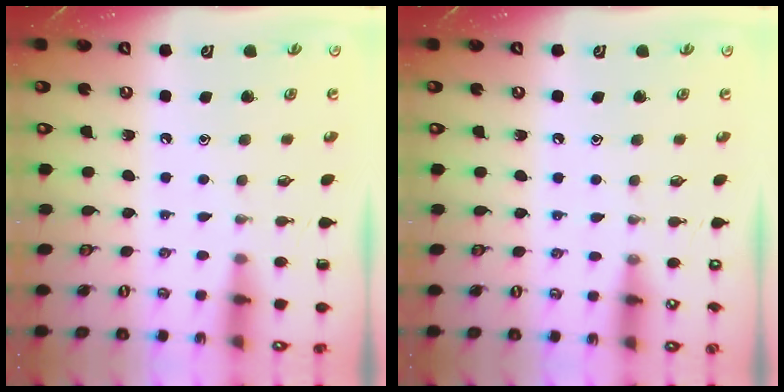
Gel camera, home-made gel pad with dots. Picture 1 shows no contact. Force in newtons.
{"total": 3.5, "press": 3.5, "slide": 0.4}